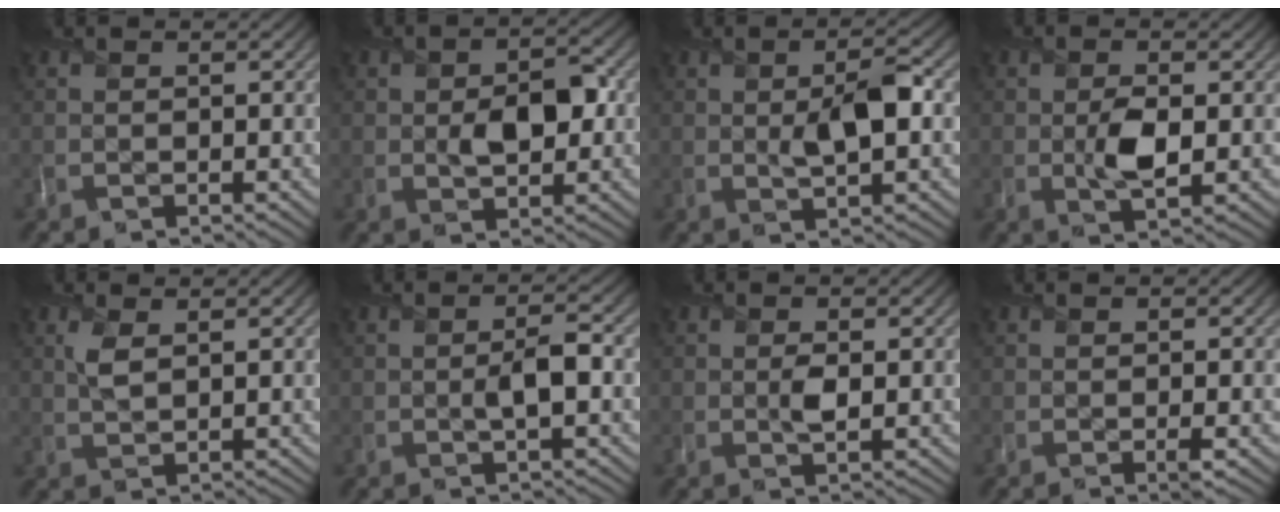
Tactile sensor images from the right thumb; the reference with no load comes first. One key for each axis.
{"total": 4.7, "fx": 0.0, "fy": 2.8, "fz": 3.8, "tx": -0.063, "ty": -0.003, "tz": -0.002}
{"total": 4.9, "fx": 0.3, "fy": 1.8, "fz": 4.5, "tx": -0.078, "ty": 0.002, "tz": 0.005}
{"total": 3.9, "fx": -0.2, "fy": 2.0, "fz": 3.3, "tx": -0.068, "ty": -0.005, "tz": 0.000}
{"total": 2.4, "fx": 1.0, "fy": 0.9, "fz": 2.0, "tx": -0.053, "ty": 0.003, "tz": 0.023}
{"total": 2.8, "fx": -0.4, "fy": 0.8, "fz": 2.7, "tx": -0.050, "ty": 0.004, "tz": -0.008}
{"total": 1.6, "fx": 0.1, "fy": 0.7, "fz": 1.4, "tx": -0.031, "ty": -0.002, "tz": 0.001}
{"total": 0.8, "fx": -0.1, "fy": 0.1, "fz": 0.8, "tx": -0.014, "ty": -0.004, "tz": -0.006}